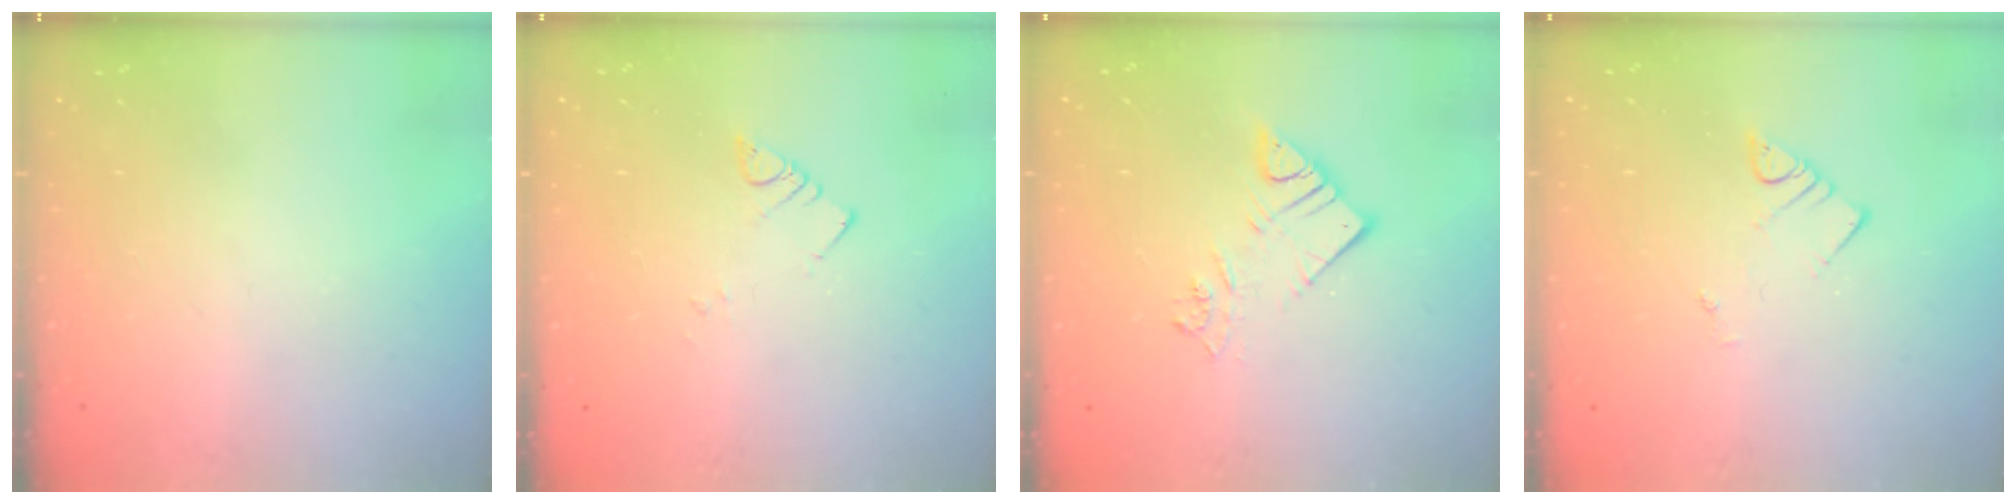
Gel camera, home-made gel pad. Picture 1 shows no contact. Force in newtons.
{"total": 2.2, "press": 2.2, "slide": 0.2}
{"total": 7.4, "press": 7.4, "slide": 0.4}
{"total": 2.8, "press": 2.8, "slide": 0.2}